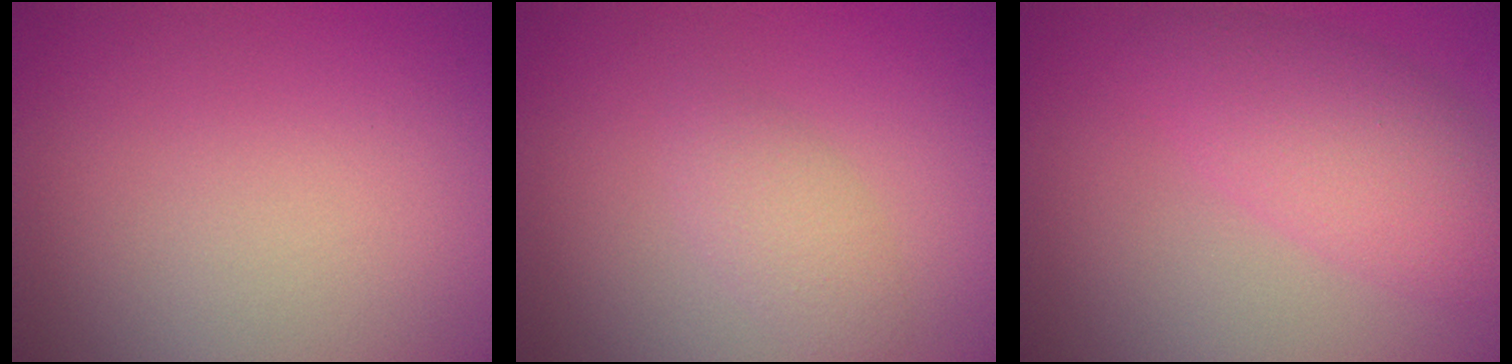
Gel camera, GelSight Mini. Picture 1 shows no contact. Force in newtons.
{"total": 1.8, "press": 1.8, "slide": 0.1}
{"total": 4.7, "press": 4.7, "slide": 0.2}